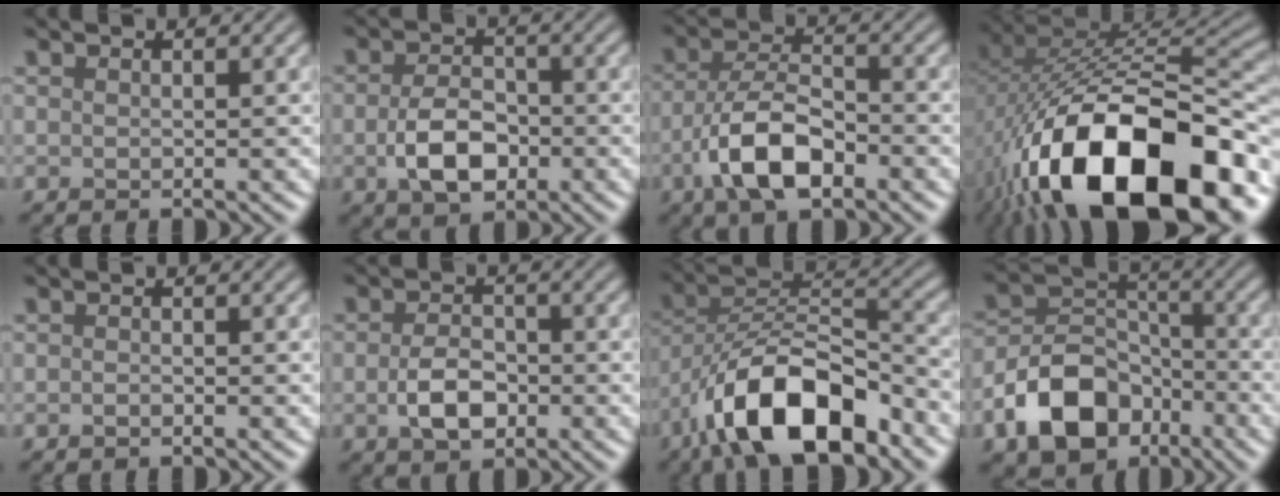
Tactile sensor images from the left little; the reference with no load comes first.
{"total": 4.9, "force": [-1.5, 3.1, 3.5], "torque": [-0.072, -0.007, -0.032]}
{"total": 6.6, "force": [-3.2, 2.8, 5.1], "torque": [-0.096, -0.001, -0.070]}
{"total": 19.0, "force": [-9.1, 9.3, 13.9], "torque": [-0.250, -0.019, -0.134]}
{"total": 0.5, "force": [-0.4, 0.2, 0.2], "torque": [-0.002, 0.000, -0.012]}
{"total": 3.8, "force": [-1.2, 2.4, 2.7], "torque": [-0.055, -0.003, -0.026]}
{"total": 11.3, "force": [-7.1, 4.3, 7.8], "torque": [-0.127, 0.012, -0.137]}
{"total": 8.6, "force": [-4.7, 5.6, 4.5], "torque": [-0.080, -0.002, -0.097]}